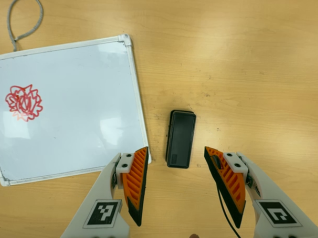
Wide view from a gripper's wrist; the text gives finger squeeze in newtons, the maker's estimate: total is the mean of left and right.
{"total": 0.0}